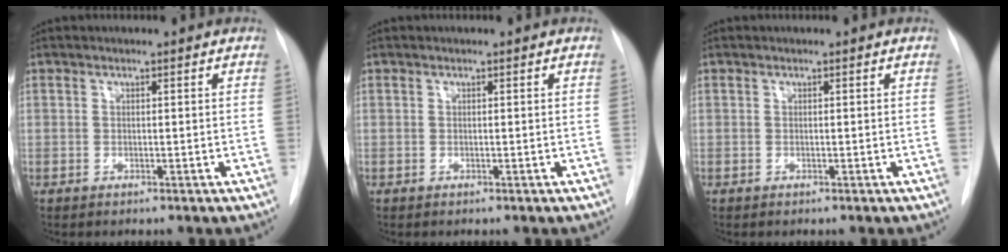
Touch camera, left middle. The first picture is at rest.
{"total": 0.0}
{"total": 0.0}